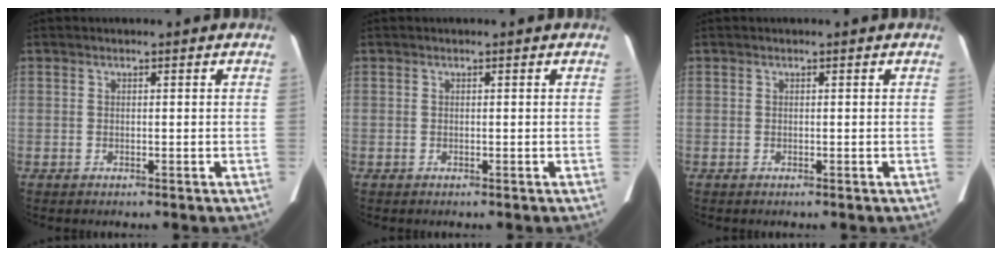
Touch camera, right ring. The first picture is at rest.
{"total": 0.0}
{"total": 0.0}